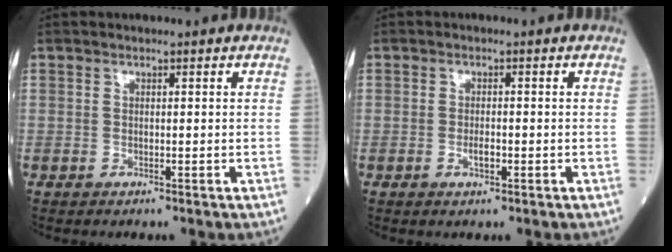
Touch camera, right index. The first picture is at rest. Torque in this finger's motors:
{"motor_torque": [0.17, -0.08, 0.21, 0.04]}